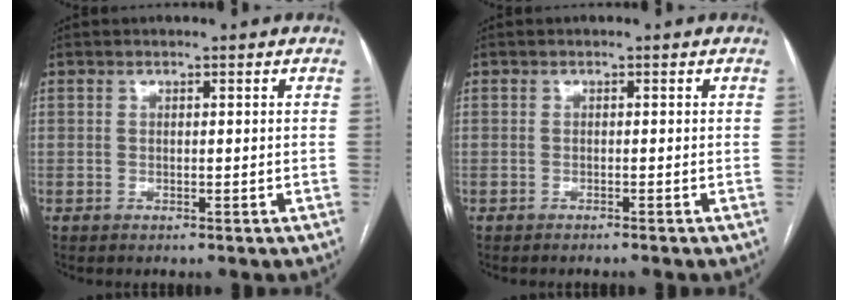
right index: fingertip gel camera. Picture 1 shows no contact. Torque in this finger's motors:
{"motor_torque": [-0.26, 0.10, -0.04, 0.00]}